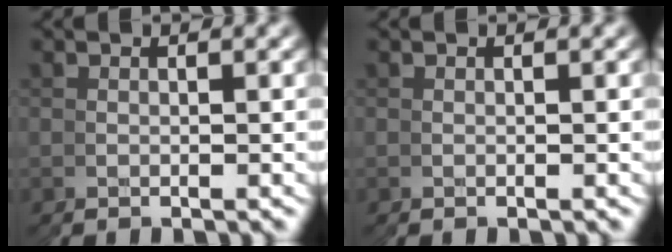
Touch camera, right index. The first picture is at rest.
{"total": 0.0}